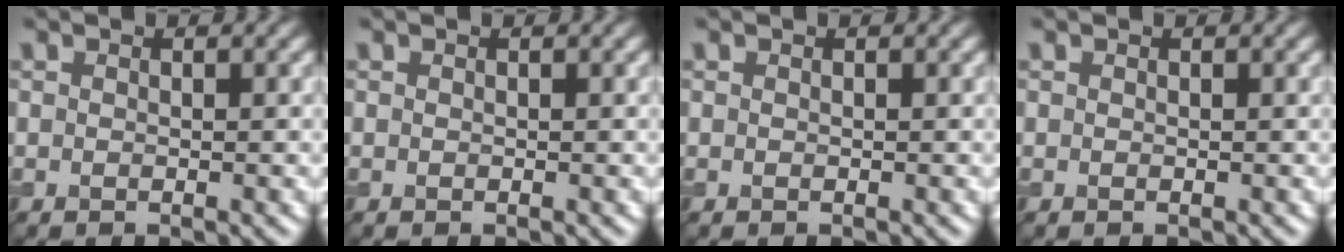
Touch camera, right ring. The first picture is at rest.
{"total": 0.0}
{"total": 0.0}
{"total": 0.0}